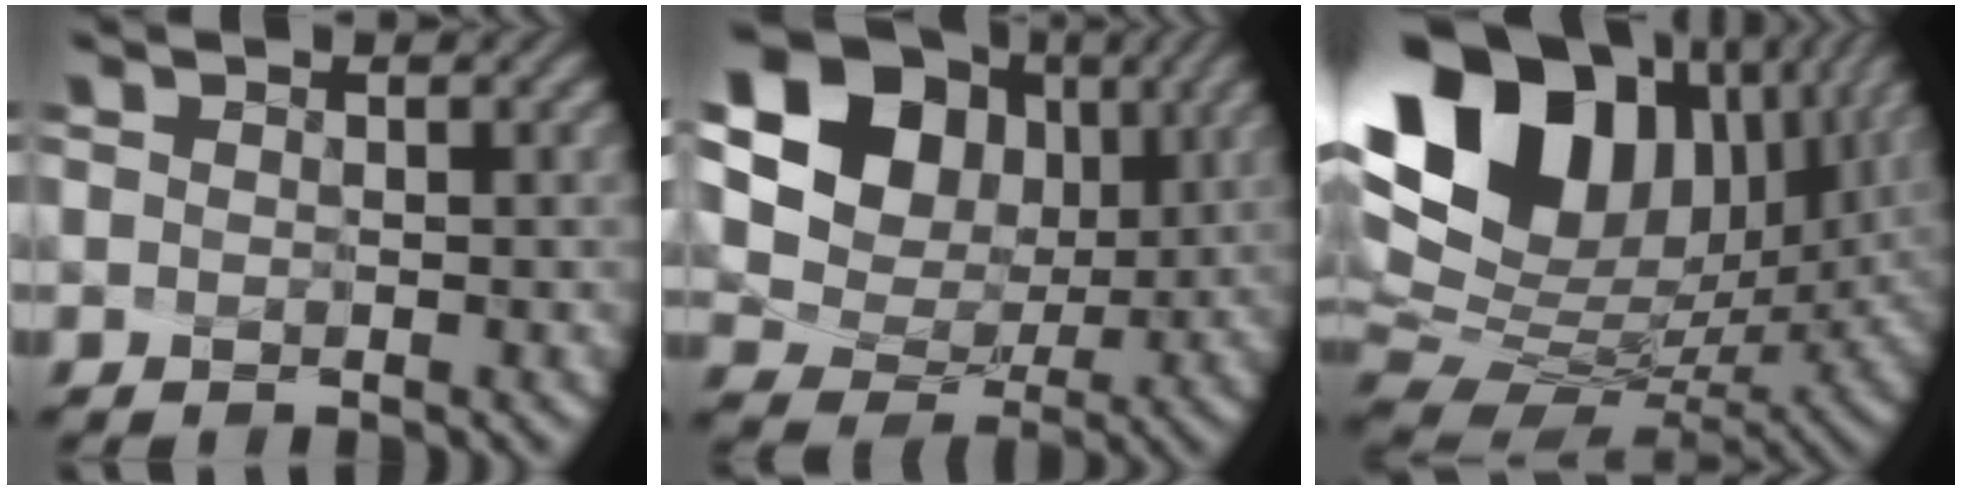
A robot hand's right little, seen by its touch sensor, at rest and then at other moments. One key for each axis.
{"total": 14.2, "fx": 4.5, "fy": 12.0, "fz": 6.1, "tx": -0.159, "ty": 0.027, "tz": 0.091}
{"total": 17.5, "fx": 6.8, "fy": 11.7, "fz": 11.1, "tx": -0.242, "ty": 0.011, "tz": 0.153}